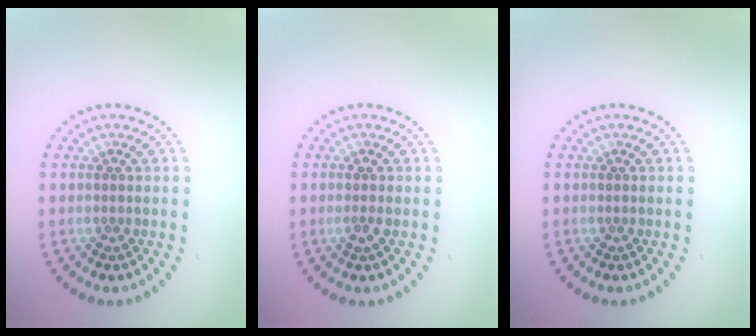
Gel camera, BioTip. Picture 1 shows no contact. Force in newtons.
{"total": 0.9, "press": 0.8, "slide": 0.3}
{"total": 0.0}